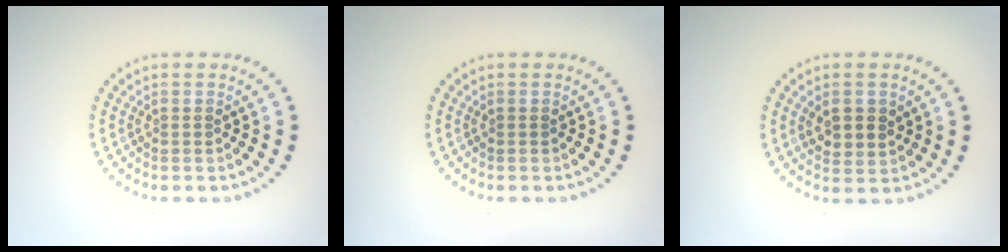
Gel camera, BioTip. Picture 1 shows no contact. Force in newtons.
{"total": 0.0}
{"total": 2.8, "press": 2.6, "slide": 0.8}